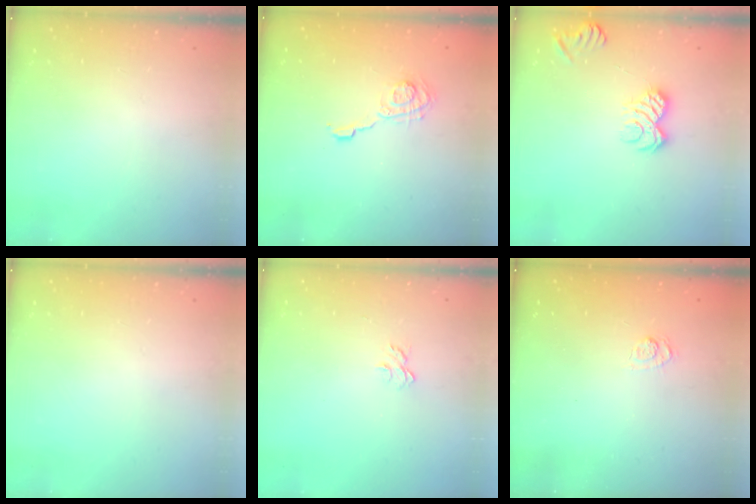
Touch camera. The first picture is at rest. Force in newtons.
{"total": 7.0, "press": 7.0, "slide": 0.3}
{"total": 9.5, "press": 9.4, "slide": 1.4}
{"total": 0.0}
{"total": 6.5, "press": 6.5, "slide": 0.2}
{"total": 3.9, "press": 3.6, "slide": 1.7}